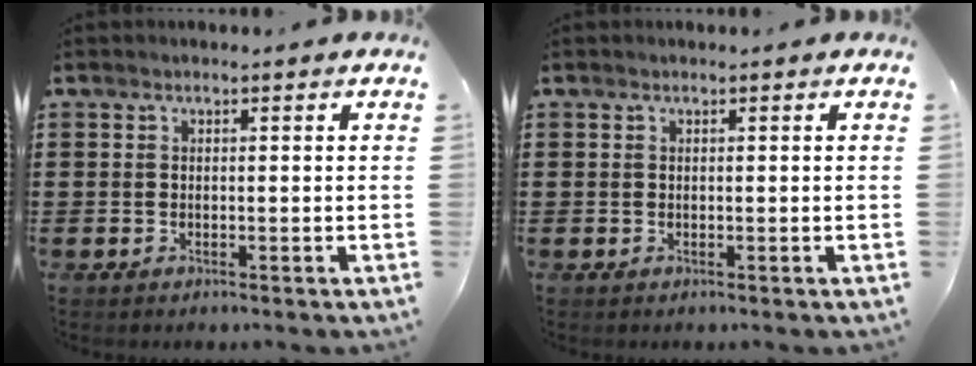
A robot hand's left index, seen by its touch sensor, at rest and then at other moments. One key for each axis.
{"total": 0.0}